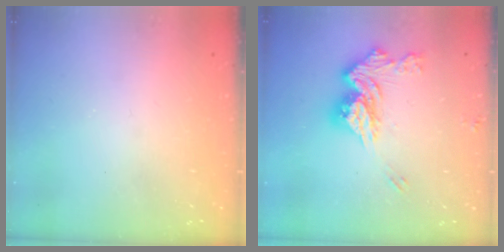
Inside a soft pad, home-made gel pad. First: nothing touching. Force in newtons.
{"total": 14.1, "press": 14.1, "slide": 0.2}